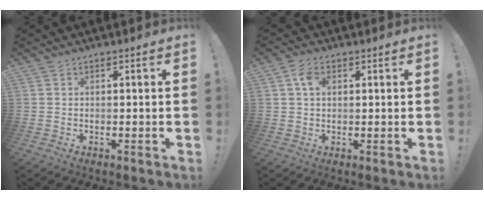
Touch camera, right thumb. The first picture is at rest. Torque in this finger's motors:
{"motor_torque": [0.21, 0.08, -0.12, -0.14, 0.01]}